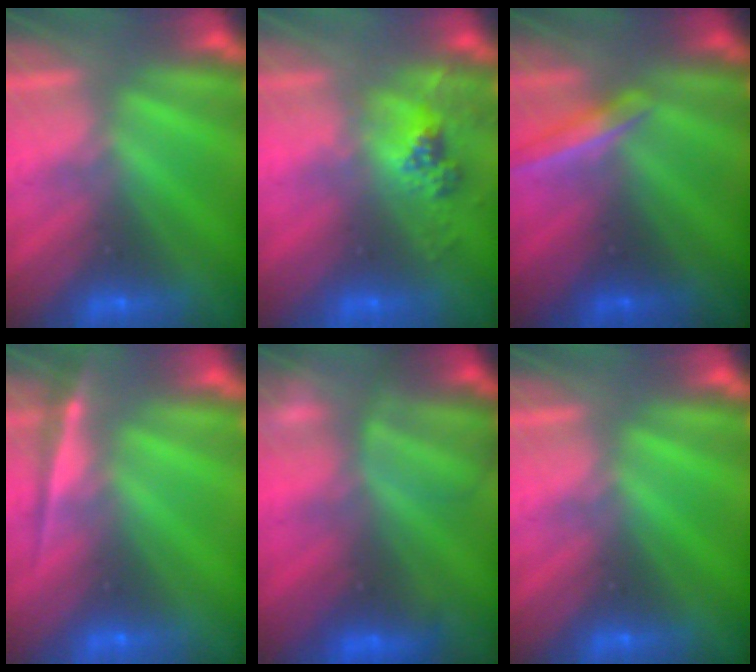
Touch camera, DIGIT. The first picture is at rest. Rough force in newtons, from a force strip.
{"total": 2.4}
{"total": 1.8}
{"total": 1.9}
{"total": 5.7}
{"total": 0.0}